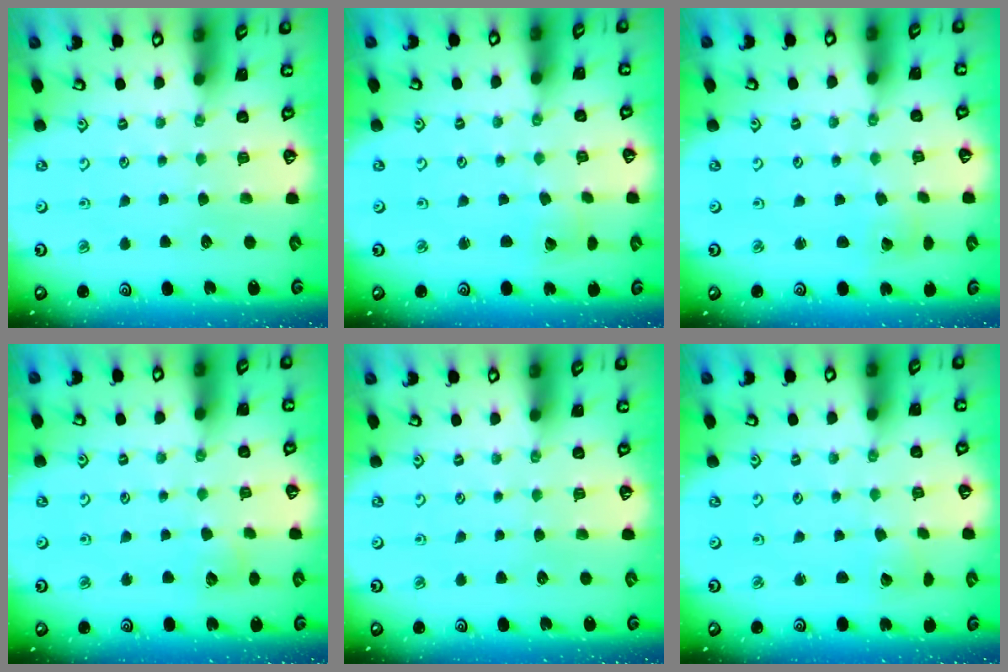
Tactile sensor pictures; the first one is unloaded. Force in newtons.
{"total": 1.8, "press": 1.8, "slide": 0.1}
{"total": 1.9, "press": 1.9, "slide": 0.2}
{"total": 6.7, "press": 6.7, "slide": 0.6}
{"total": 0.0}
{"total": 1.9, "press": 1.9, "slide": 0.1}